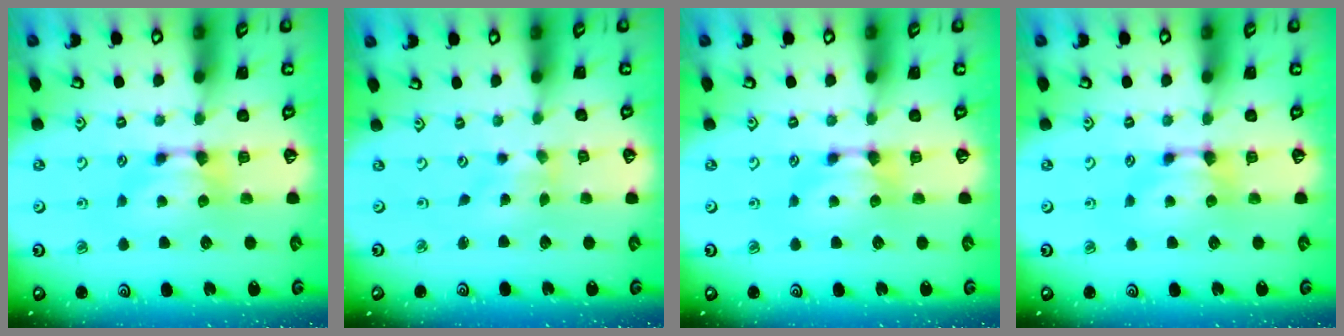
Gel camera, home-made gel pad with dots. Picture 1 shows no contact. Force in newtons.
{"total": 2.7, "press": 2.6, "slide": 1.0}
{"total": 0.0}
{"total": 0.0}